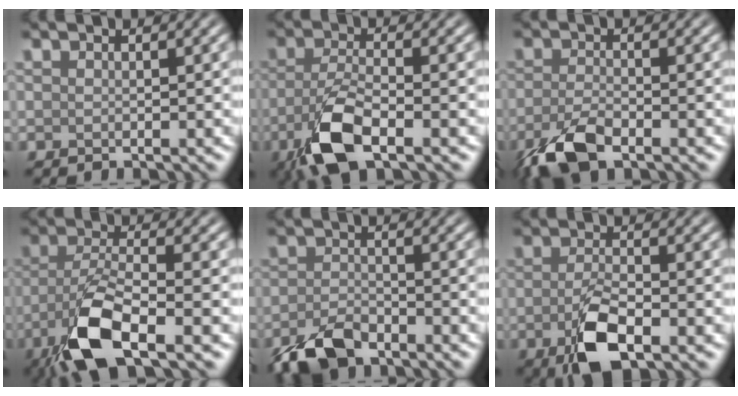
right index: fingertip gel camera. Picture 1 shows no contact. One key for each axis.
{"total": 6.4, "fx": -3.2, "fy": 2.3, "fz": 5.1, "tx": -0.112, "ty": -0.011, "tz": -0.069}
{"total": 5.1, "fx": -3.2, "fy": 1.7, "fz": 3.5, "tx": -0.077, "ty": -0.010, "tz": -0.071}
{"total": 8.1, "fx": -4.3, "fy": 2.6, "fz": 6.3, "tx": -0.131, "ty": -0.007, "tz": -0.092}
{"total": 4.5, "fx": -3.4, "fy": 1.8, "fz": 2.3, "tx": -0.043, "ty": -0.005, "tz": -0.071}
{"total": 5.4, "fx": -2.1, "fy": 2.1, "fz": 4.4, "tx": -0.090, "ty": -0.007, "tz": -0.042}